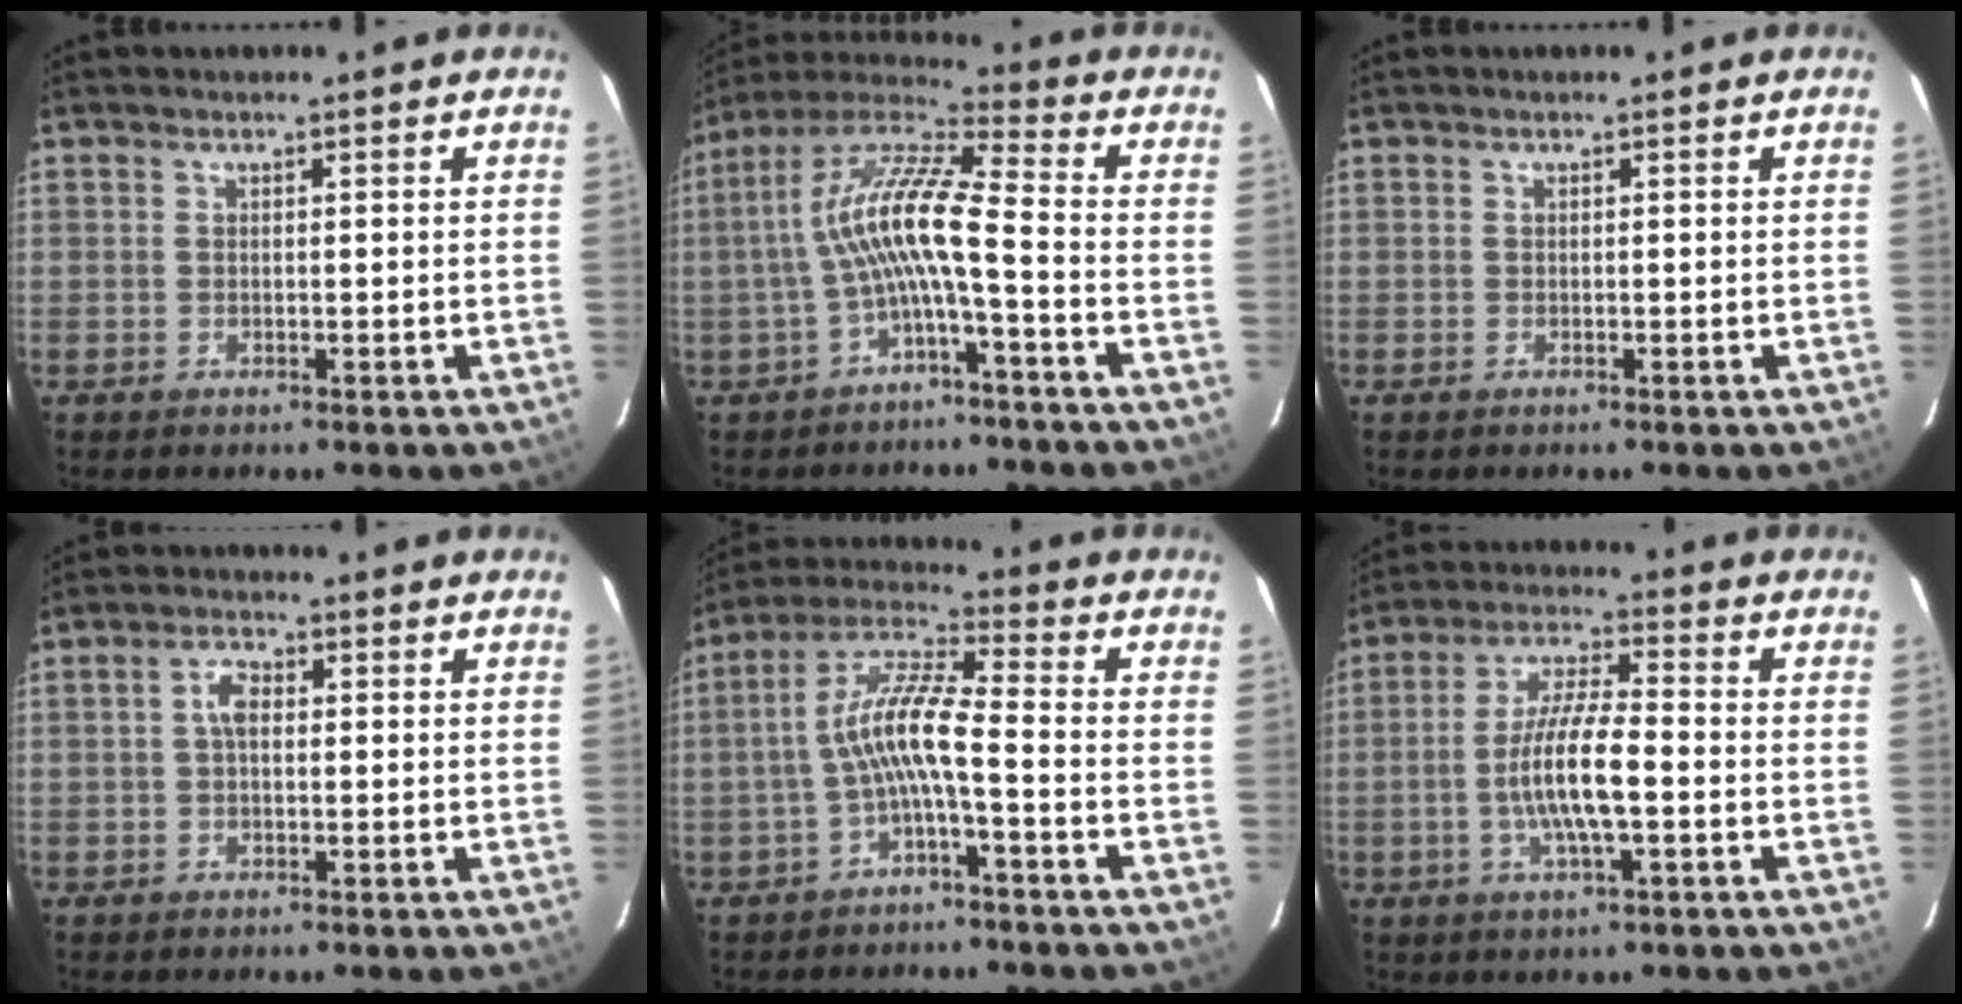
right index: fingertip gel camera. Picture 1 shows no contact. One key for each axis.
{"total": 11.6, "fx": -2.6, "fy": 1.4, "fz": 11.2, "tx": -0.231, "ty": 0.019, "tz": -0.053}
{"total": 0.0}
{"total": 2.9, "fx": 0.2, "fy": 1.7, "fz": 2.4, "tx": -0.048, "ty": 0.010, "tz": 0.005}
{"total": 8.7, "fx": -2.5, "fy": 1.1, "fz": 8.2, "tx": -0.186, "ty": 0.019, "tz": -0.050}
{"total": 10.2, "fx": -2.2, "fy": 2.0, "fz": 9.8, "tx": -0.192, "ty": 0.000, "tz": -0.043}